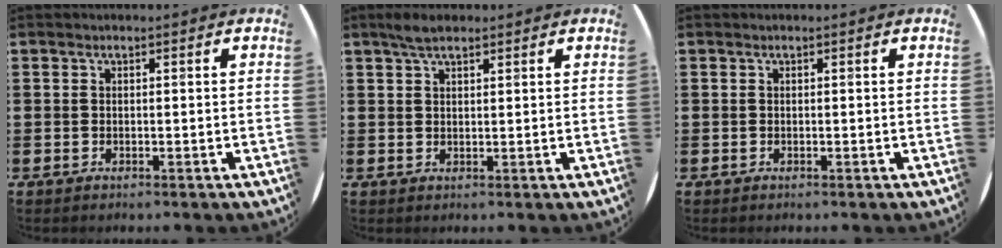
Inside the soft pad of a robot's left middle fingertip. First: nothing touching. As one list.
[{"total": 2.8, "force": [2.1, 0.8, 1.7], "torque": [-0.036, 0.007, 0.038]}, {"total": 0.0}]